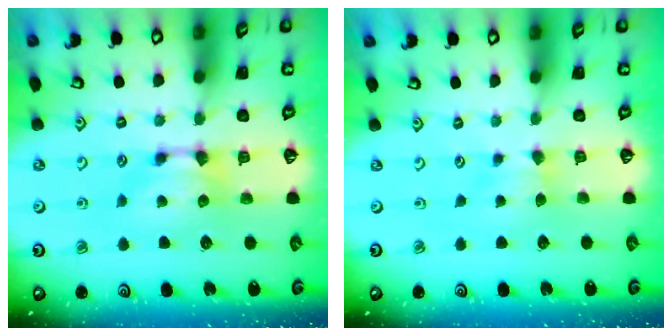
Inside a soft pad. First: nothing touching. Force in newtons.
{"total": 2.5, "press": 2.5, "slide": 0.4}